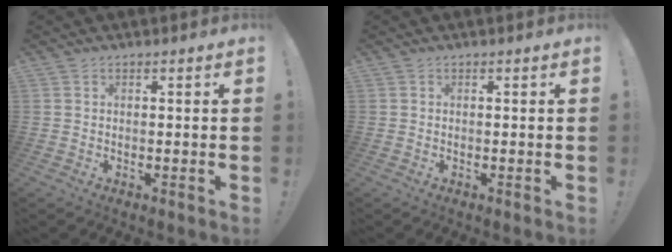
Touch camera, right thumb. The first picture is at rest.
{"total": 0.0}